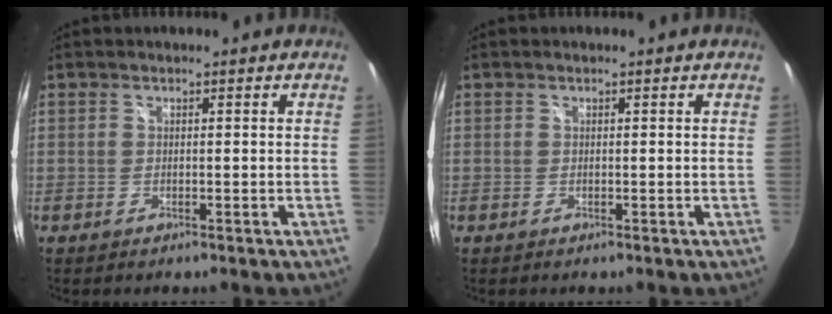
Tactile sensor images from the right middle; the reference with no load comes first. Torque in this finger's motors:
{"motor_torque": [0.01, -0.06, 0.06, 0.00]}